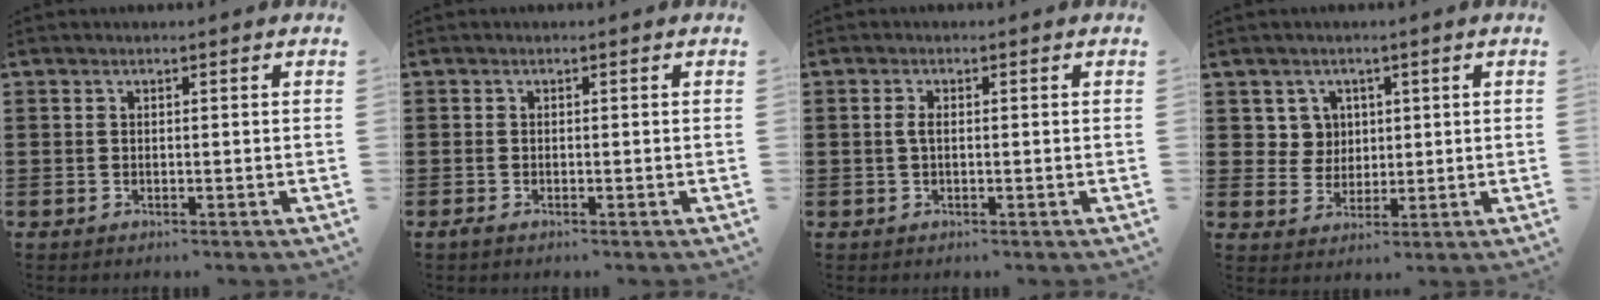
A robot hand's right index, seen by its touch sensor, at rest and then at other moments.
{"total": 0.5, "force": [-0.4, 0.1, 0.4], "torque": [-0.016, -0.007, -0.008]}
{"total": 1.6, "force": [-0.2, 0.6, 1.5], "torque": [-0.035, -0.002, -0.007]}
{"total": 4.3, "force": [1.5, 4.0, 0.7], "torque": [-0.028, 0.009, 0.027]}